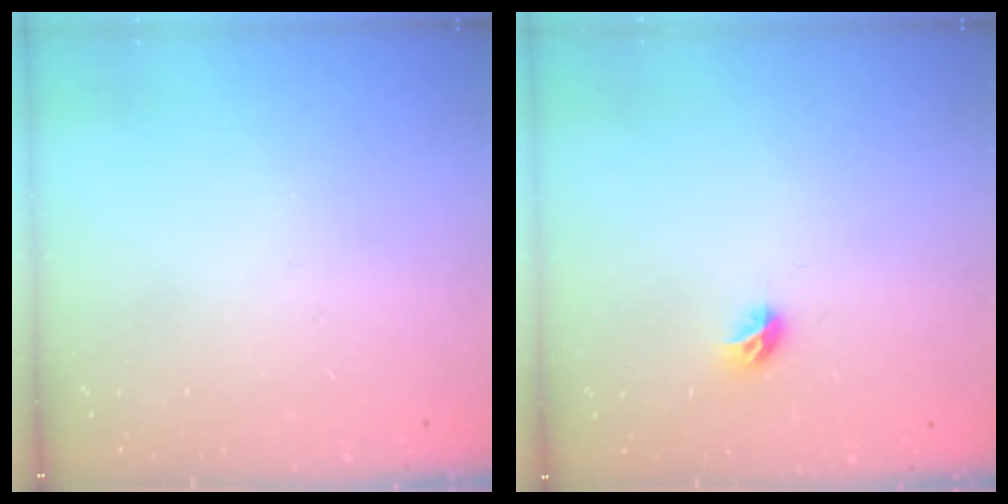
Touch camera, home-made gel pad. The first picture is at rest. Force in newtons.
{"total": 5.4, "press": 5.4, "slide": 0.5}